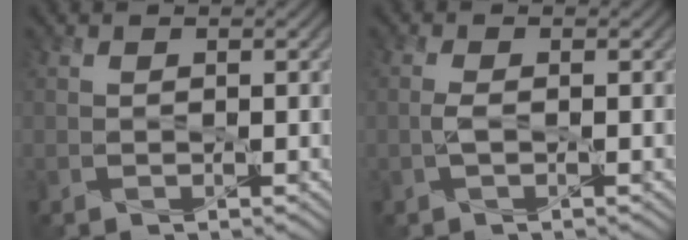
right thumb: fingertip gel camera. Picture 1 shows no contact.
{"total": 1.2, "force": [-0.3, 0.3, 1.1], "torque": [-0.027, 0.002, -0.009]}